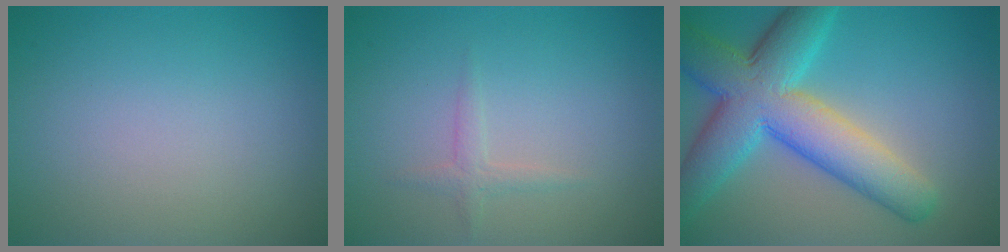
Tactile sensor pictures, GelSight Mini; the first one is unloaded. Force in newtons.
{"total": 1.1, "press": 1.1, "slide": 0.1}
{"total": 10.0, "press": 10.0, "slide": 0.3}